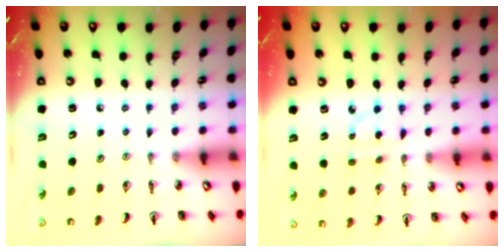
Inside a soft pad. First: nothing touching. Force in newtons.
{"total": 4.3, "press": 4.2, "slide": 0.7}